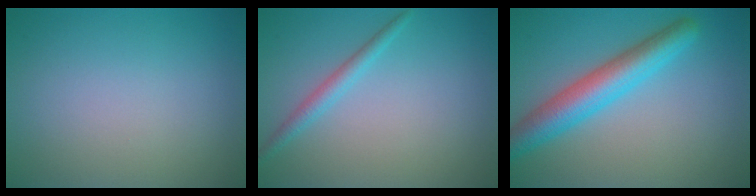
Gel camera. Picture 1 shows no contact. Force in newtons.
{"total": 1.8, "press": 1.7, "slide": 0.1}
{"total": 5.5, "press": 5.5, "slide": 0.2}